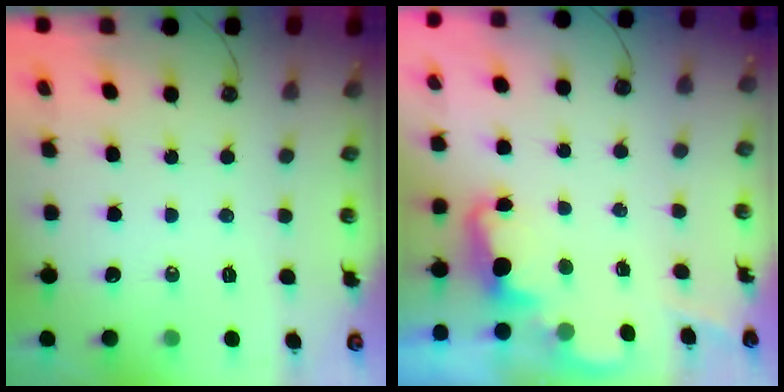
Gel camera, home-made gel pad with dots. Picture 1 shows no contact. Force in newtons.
{"total": 2.4, "press": 2.4, "slide": 0.5}